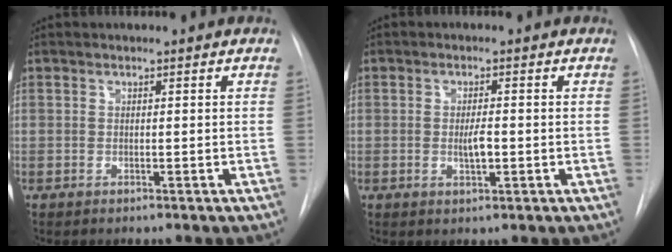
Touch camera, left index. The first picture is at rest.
{"total": 2.7, "force": [-0.5, 0.7, 2.6], "torque": [-0.048, -0.002, -0.007]}